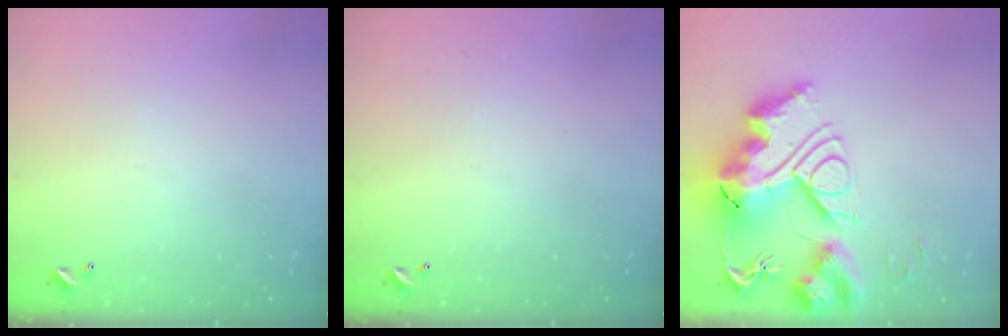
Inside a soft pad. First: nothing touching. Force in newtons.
{"total": 0.0}
{"total": 0.7, "press": 0.7, "slide": 0.0}